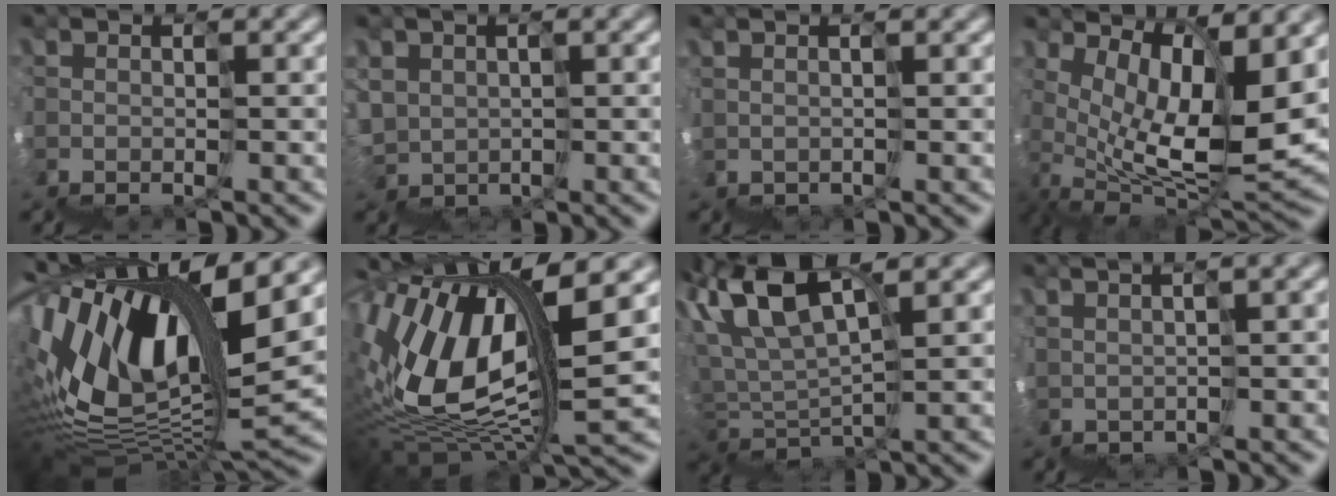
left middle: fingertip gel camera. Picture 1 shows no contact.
{"total": 2.7, "force": [1.6, 0.5, -2.0], "torque": [0.025, 0.029, 0.016]}
{"total": 2.8, "force": [1.6, -1.8, -1.5], "torque": [0.033, 0.018, 0.021]}
{"total": 6.6, "force": [4.1, -0.1, 5.1], "torque": [-0.083, 0.025, 0.074]}
{"total": 10.5, "force": [6.2, 2.9, 8.1], "torque": [-0.159, 0.047, 0.094]}
{"total": 6.9, "force": [4.8, 2.0, 4.5], "torque": [-0.115, 0.031, 0.073]}
{"total": 3.8, "force": [3.6, -0.9, 0.2], "torque": [-0.019, 0.047, 0.044]}
{"total": 4.6, "force": [3.8, -0.4, 2.5], "torque": [-0.014, 0.057, 0.069]}